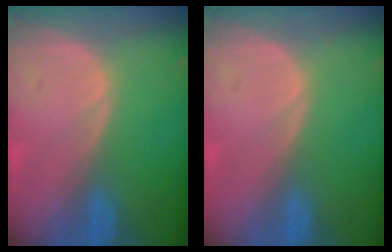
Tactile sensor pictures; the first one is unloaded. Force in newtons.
{"total": 0.0}